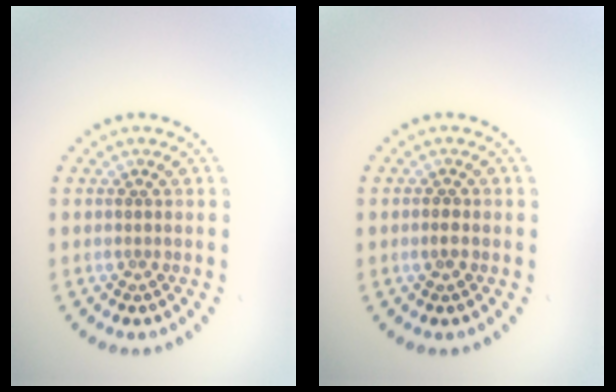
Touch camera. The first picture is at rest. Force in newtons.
{"total": 1.0, "press": 1.0, "slide": 0.3}